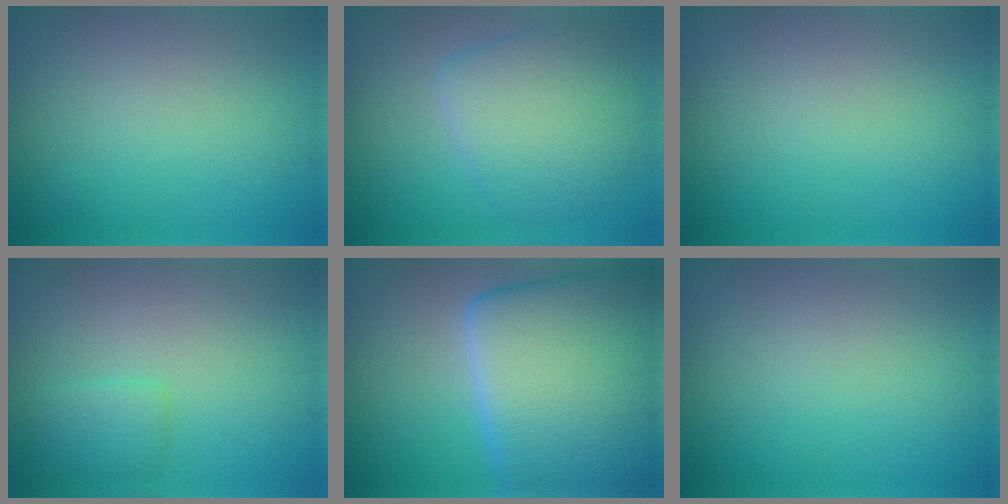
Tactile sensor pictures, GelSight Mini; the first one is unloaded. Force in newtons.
{"total": 5.6, "press": 5.6, "slide": 0.3}
{"total": 0.0}
{"total": 1.6, "press": 1.6, "slide": 0.1}
{"total": 16.2, "press": 16.1, "slide": 1.5}
{"total": 0.0}